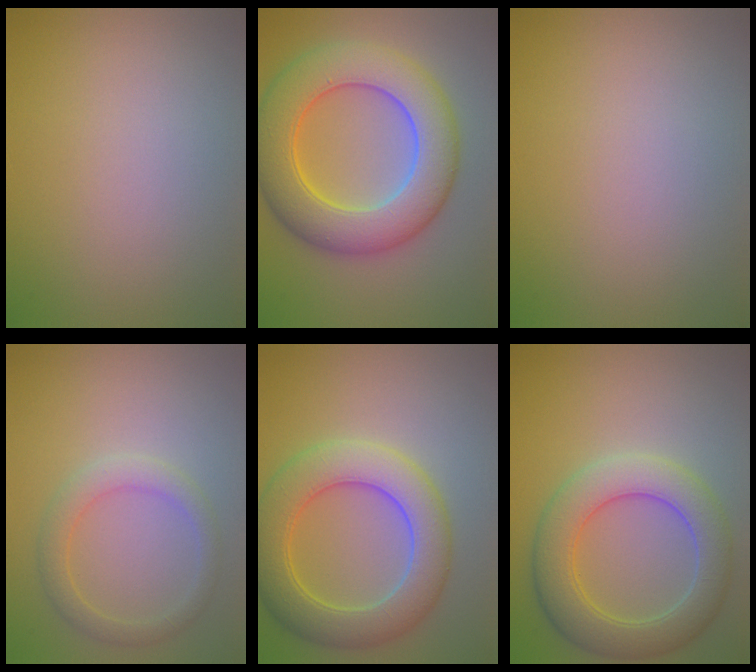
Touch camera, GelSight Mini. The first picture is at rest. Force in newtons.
{"total": 9.7, "press": 9.7, "slide": 0.1}
{"total": 0.0}
{"total": 2.5, "press": 2.5, "slide": 0.3}
{"total": 7.2, "press": 7.1, "slide": 0.7}
{"total": 6.3, "press": 6.3, "slide": 0.6}